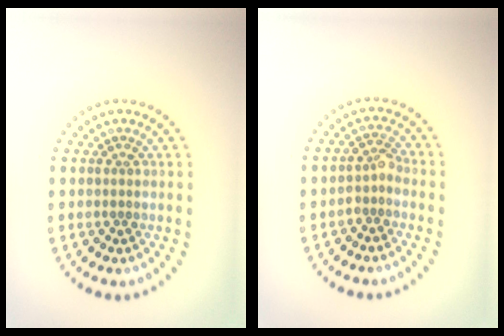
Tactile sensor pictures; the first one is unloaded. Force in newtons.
{"total": 1.9, "press": 1.5, "slide": 1.1}